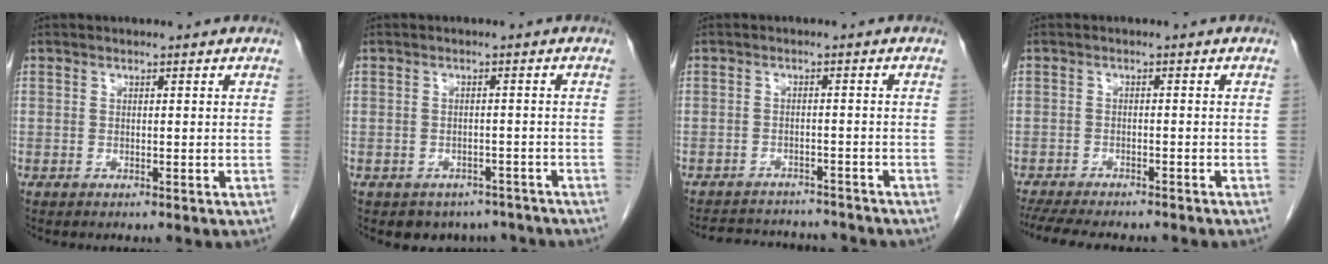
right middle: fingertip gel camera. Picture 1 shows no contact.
{"total": 5.5, "force": [-4.6, 3.1, 0.3], "torque": [0.009, 0.007, -0.053]}
{"total": 10.6, "force": [-10.0, 2.6, 2.4], "torque": [-0.044, 0.010, -0.127]}
{"total": 13.3, "force": [-11.5, 2.9, 6.1], "torque": [-0.110, -0.017, -0.155]}